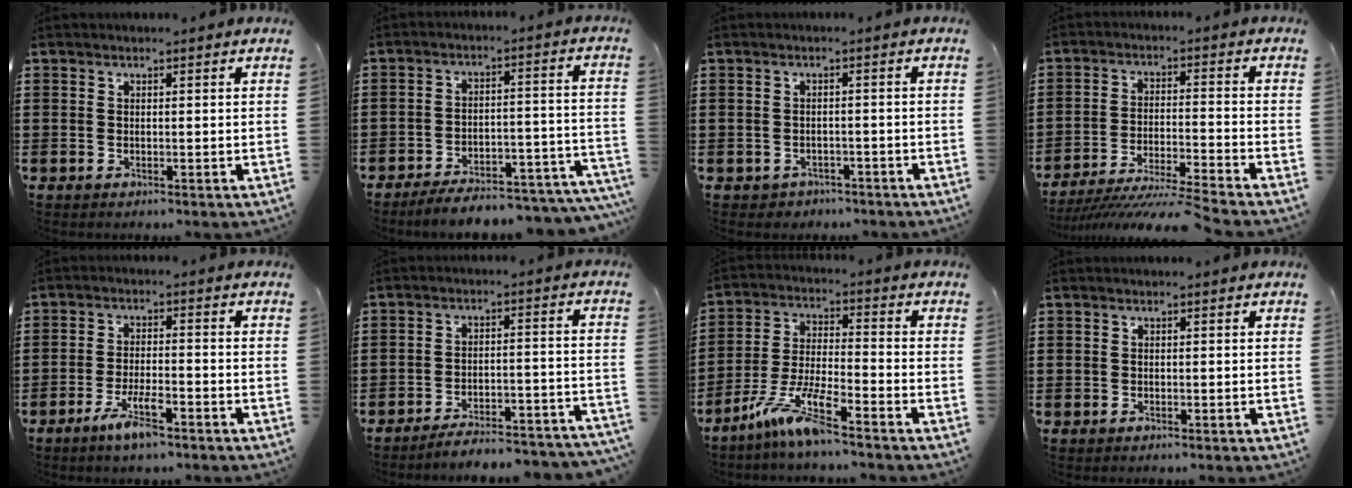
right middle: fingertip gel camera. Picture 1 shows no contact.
{"total": 5.3, "force": [-5.0, 0.3, 1.8], "torque": [-0.024, 0.005, -0.094]}
{"total": 0.8, "force": [-0.6, 0.5, 0.0], "torque": [-0.005, 0.002, -0.016]}
{"total": 6.2, "force": [-5.7, -0.6, 2.4], "torque": [-0.044, -0.015, -0.112]}
{"total": 5.7, "force": [-3.5, 1.3, 4.3], "torque": [-0.087, 0.000, -0.066]}
{"total": 4.4, "force": [-4.2, -0.3, 1.4], "torque": [-0.024, -0.007, -0.084]}
{"total": 8.7, "force": [-6.5, 0.5, 5.8], "torque": [-0.130, -0.012, -0.128]}
{"total": 0.0}